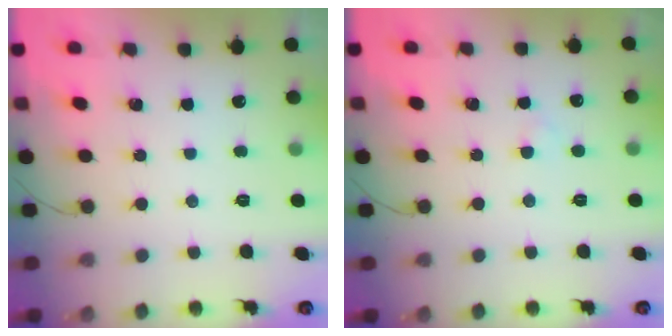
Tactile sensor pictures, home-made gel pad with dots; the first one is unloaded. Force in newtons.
{"total": 1.2, "press": 1.0, "slide": 0.6}